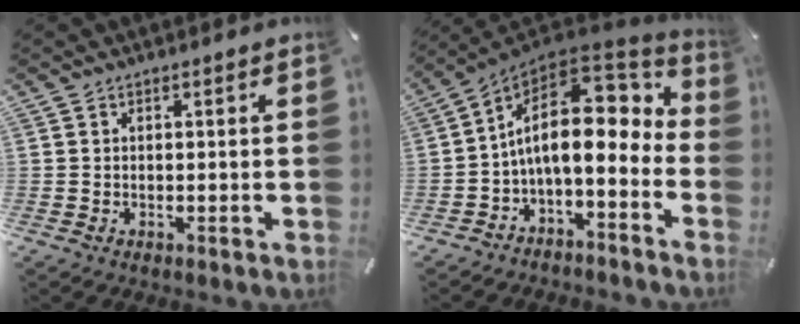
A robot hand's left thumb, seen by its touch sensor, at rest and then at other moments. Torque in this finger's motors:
{"motor_torque": [0.82, 2.01, 0.98, -0.34, 0.31]}